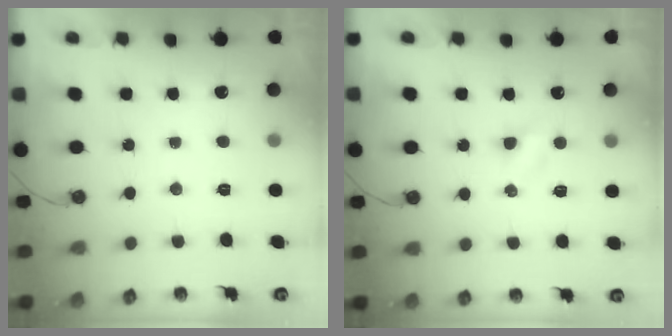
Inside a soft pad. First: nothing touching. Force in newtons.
{"total": 3.3, "press": 3.3, "slide": 0.4}